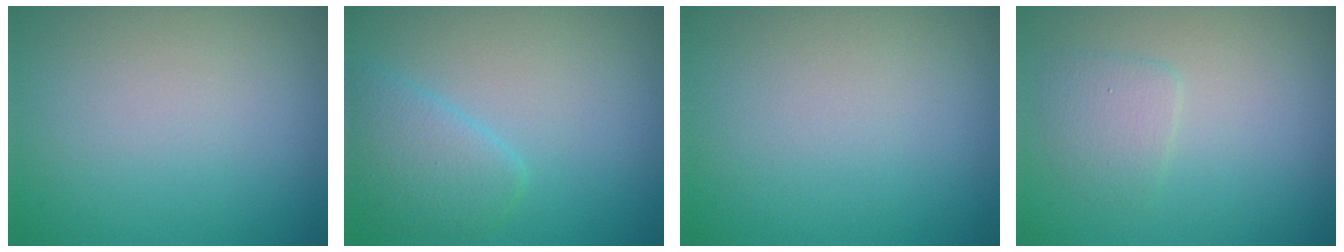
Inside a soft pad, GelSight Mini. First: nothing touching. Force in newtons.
{"total": 2.8, "press": 2.8, "slide": 0.2}
{"total": 0.0}
{"total": 1.6, "press": 1.6, "slide": 0.1}